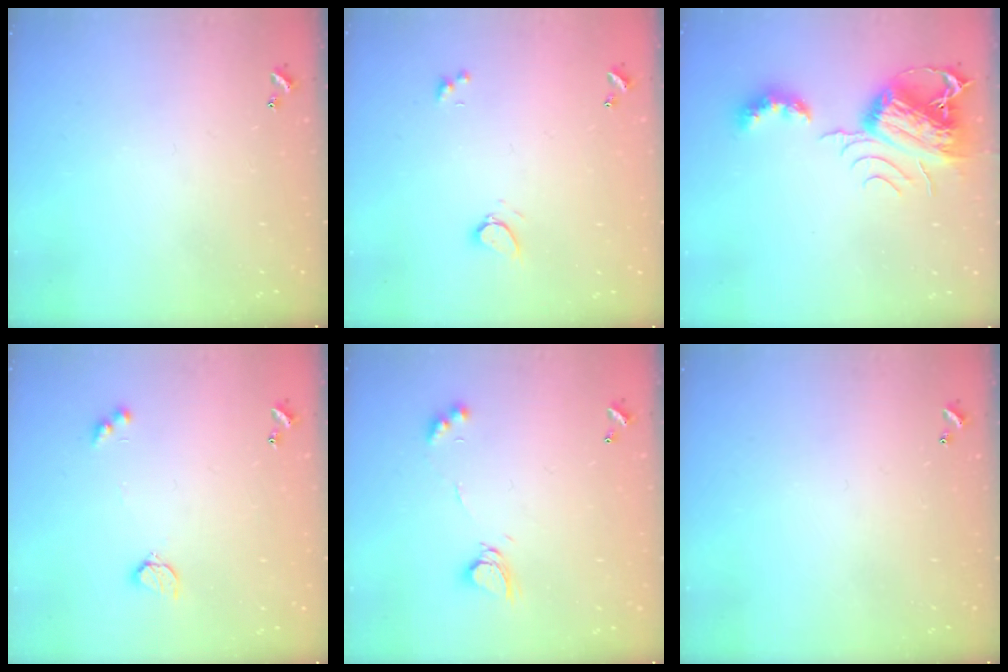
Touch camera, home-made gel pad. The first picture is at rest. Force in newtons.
{"total": 0.9, "press": 0.8, "slide": 0.5}
{"total": 9.8, "press": 9.7, "slide": 1.0}
{"total": 4.0, "press": 4.0, "slide": 0.6}
{"total": 5.4, "press": 5.4, "slide": 0.2}
{"total": 0.0}